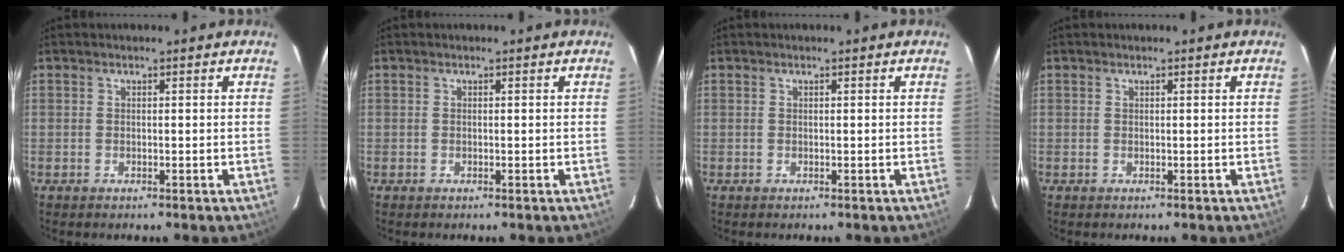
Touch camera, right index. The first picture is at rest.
{"total": 0.0}
{"total": 0.0}
{"total": 0.0}